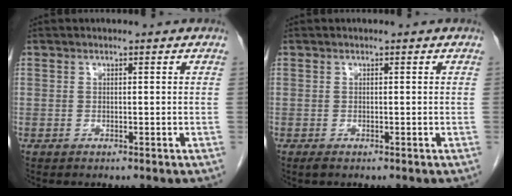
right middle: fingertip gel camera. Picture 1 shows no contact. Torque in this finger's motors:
{"motor_torque": [0.32, -0.41, 0.01, 0.01]}